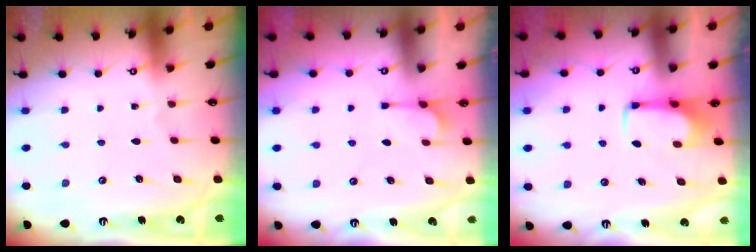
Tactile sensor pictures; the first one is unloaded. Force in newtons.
{"total": 2.5, "press": 2.1, "slide": 1.2}
{"total": 1.7, "press": 1.6, "slide": 0.5}